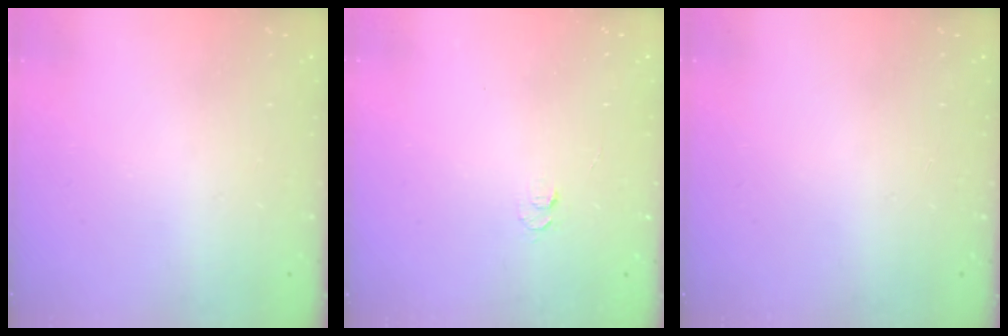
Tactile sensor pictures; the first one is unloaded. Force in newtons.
{"total": 4.2, "press": 4.1, "slide": 0.5}
{"total": 0.0}